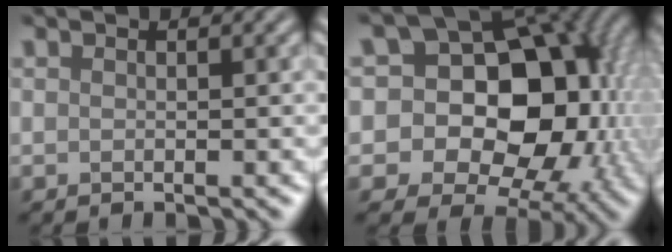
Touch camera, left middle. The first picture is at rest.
{"total": 15.3, "force": [-0.3, 12.0, 9.5], "torque": [-0.124, 0.017, 0.000]}